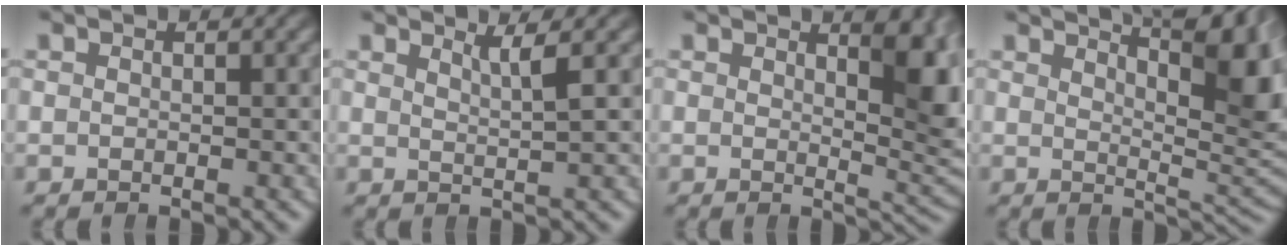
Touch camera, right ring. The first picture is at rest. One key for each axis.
{"total": 1.9, "fx": 1.4, "fy": -0.9, "fz": 0.9, "tx": -0.022, "ty": -0.012, "tz": 0.030}
{"total": 5.4, "fx": 1.6, "fy": 1.5, "fz": 5.0, "tx": -0.054, "ty": -0.018, "tz": 0.030}
{"total": 11.0, "fx": 5.4, "fy": 3.7, "fz": 8.8, "tx": -0.097, "ty": 0.001, "tz": 0.082}